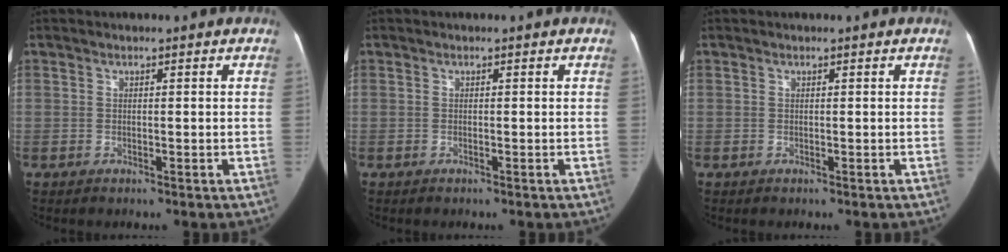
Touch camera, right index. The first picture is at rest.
{"total": 0.0}
{"total": 0.0}